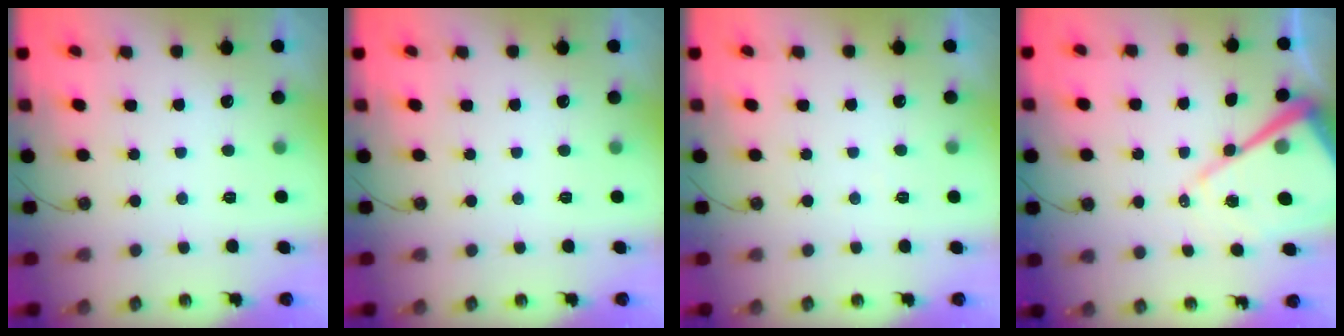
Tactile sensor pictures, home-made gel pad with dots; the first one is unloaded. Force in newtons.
{"total": 0.0}
{"total": 2.7, "press": 2.7, "slide": 0.5}
{"total": 16.2, "press": 16.1, "slide": 1.7}